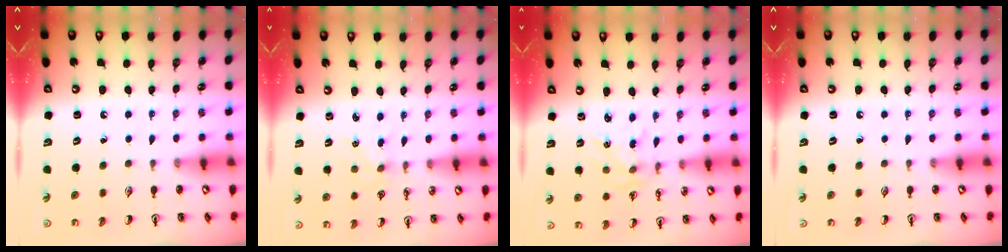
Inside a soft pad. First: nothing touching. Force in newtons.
{"total": 3.5, "press": 3.5, "slide": 0.5}
{"total": 1.7, "press": 1.7, "slide": 0.3}
{"total": 0.0}